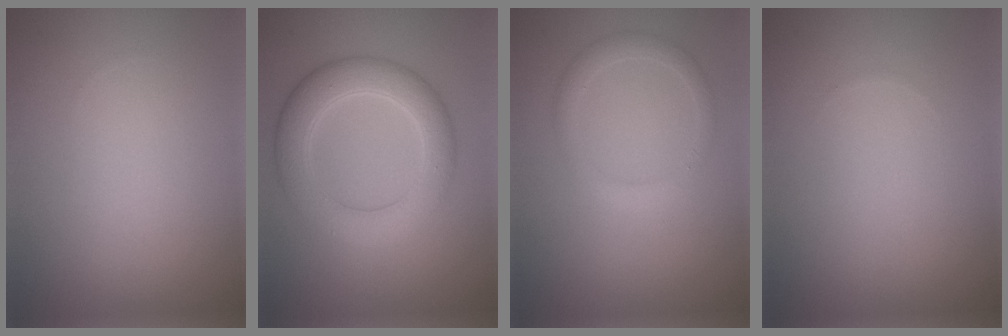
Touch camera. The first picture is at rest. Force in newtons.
{"total": 5.6, "press": 5.6, "slide": 0.2}
{"total": 1.8, "press": 1.8, "slide": 0.2}
{"total": 0.0}